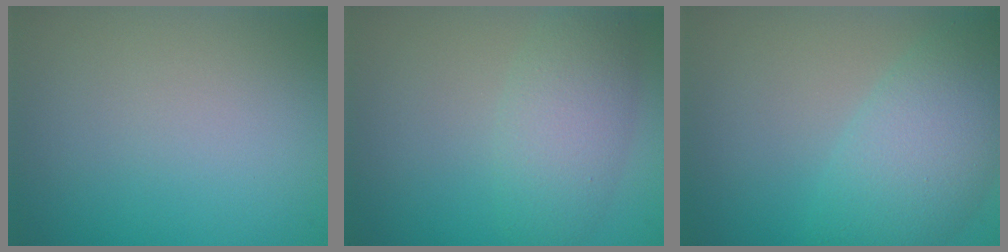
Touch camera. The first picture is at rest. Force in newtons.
{"total": 4.0, "press": 4.0, "slide": 0.1}
{"total": 6.4, "press": 6.4, "slide": 0.3}